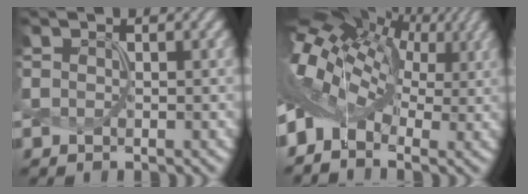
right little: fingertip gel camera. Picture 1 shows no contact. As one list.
[{"total": 11.4, "force": [1.9, 7.1, 8.7], "torque": [-0.187, 0.016, 0.026]}]